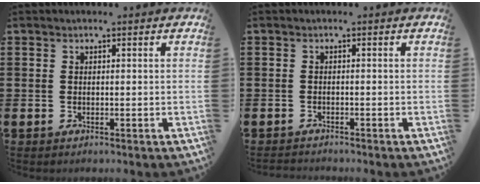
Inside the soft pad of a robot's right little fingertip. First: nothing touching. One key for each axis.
{"total": 0.7, "fx": -0.7, "fy": 0.0, "fz": 0.0, "tx": -0.001, "ty": -0.002, "tz": -0.015}